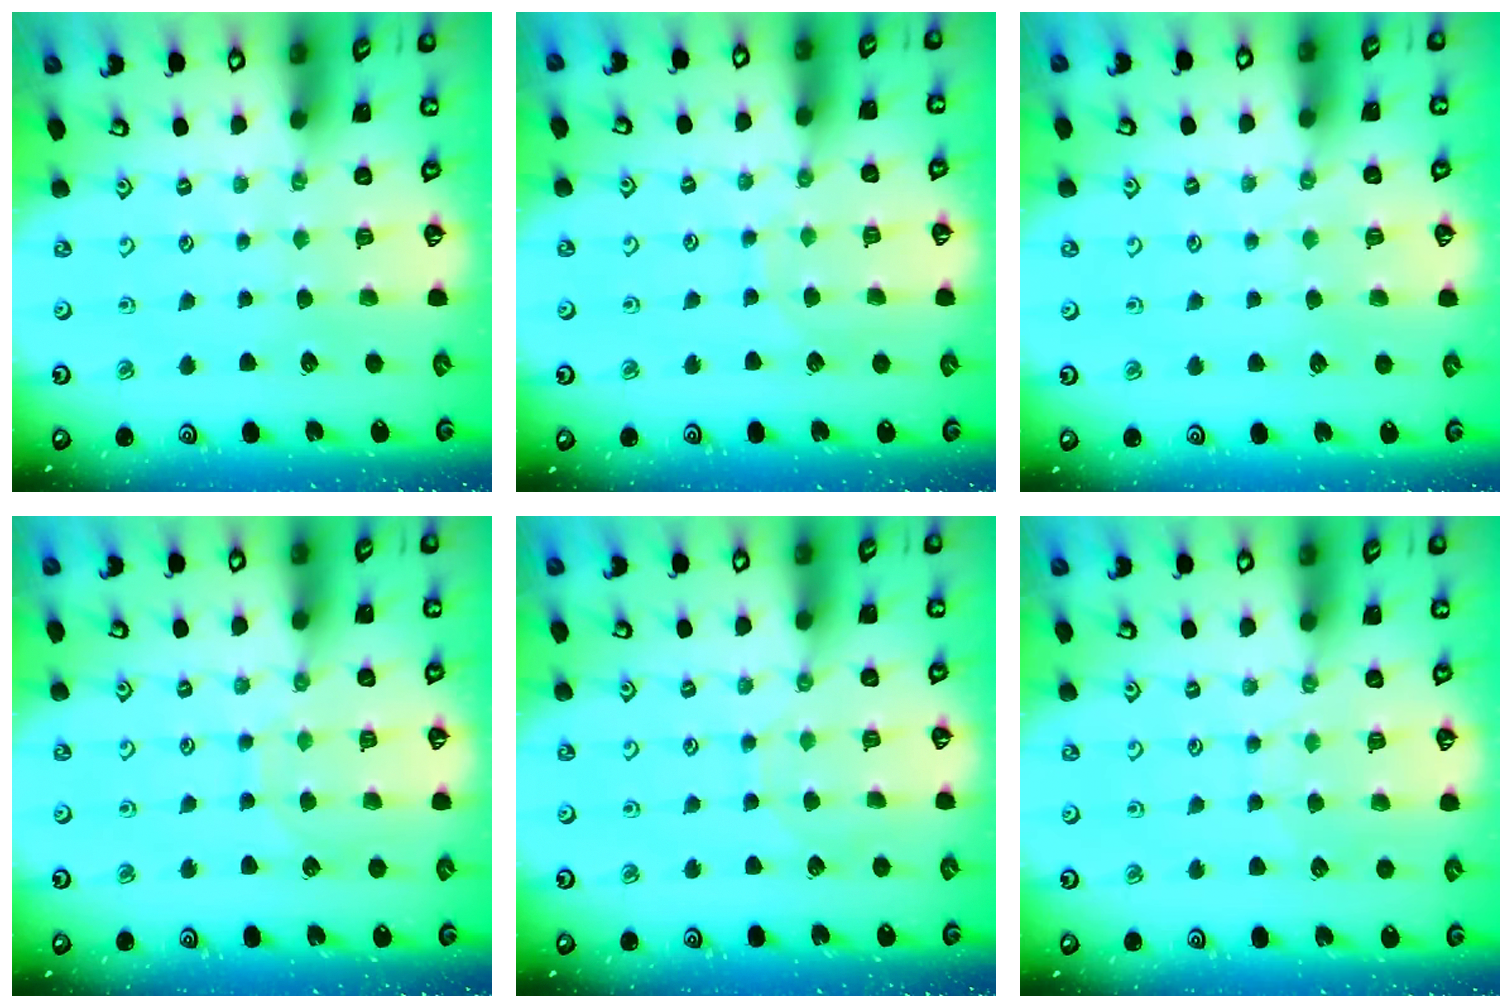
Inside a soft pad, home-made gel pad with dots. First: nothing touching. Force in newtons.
{"total": 7.1, "press": 7.1, "slide": 0.2}
{"total": 2.5, "press": 2.4, "slide": 0.4}
{"total": 6.8, "press": 6.8, "slide": 0.1}
{"total": 2.8, "press": 2.8, "slide": 0.4}
{"total": 5.5, "press": 5.5, "slide": 0.6}